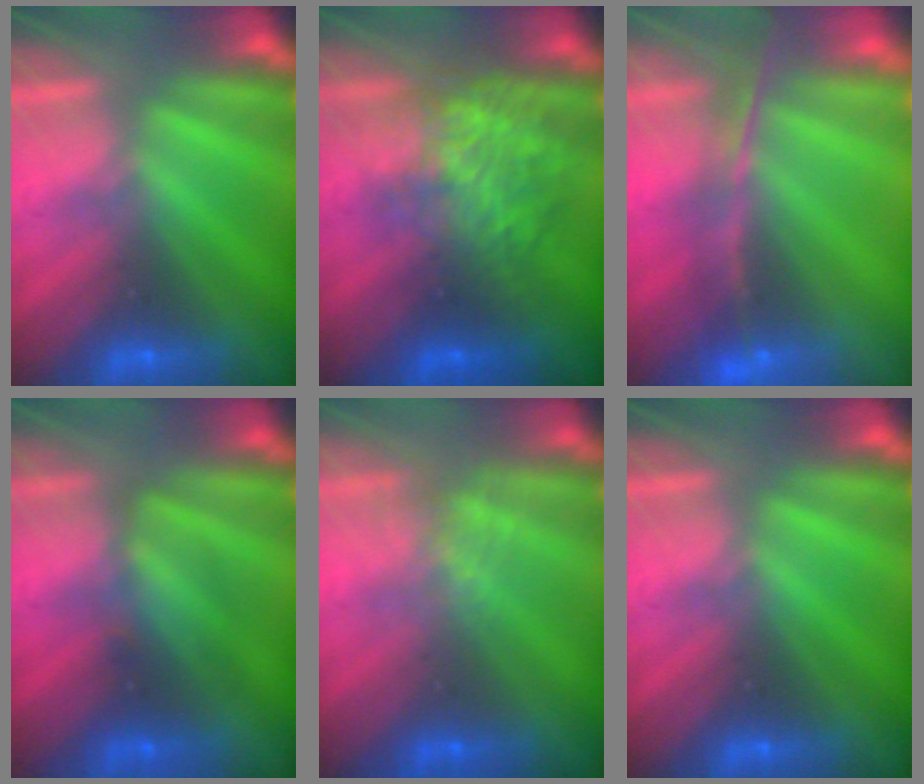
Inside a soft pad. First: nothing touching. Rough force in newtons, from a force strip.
{"total": 7.5}
{"total": 10.9}
{"total": 2.4}
{"total": 1.6}
{"total": 0.0}